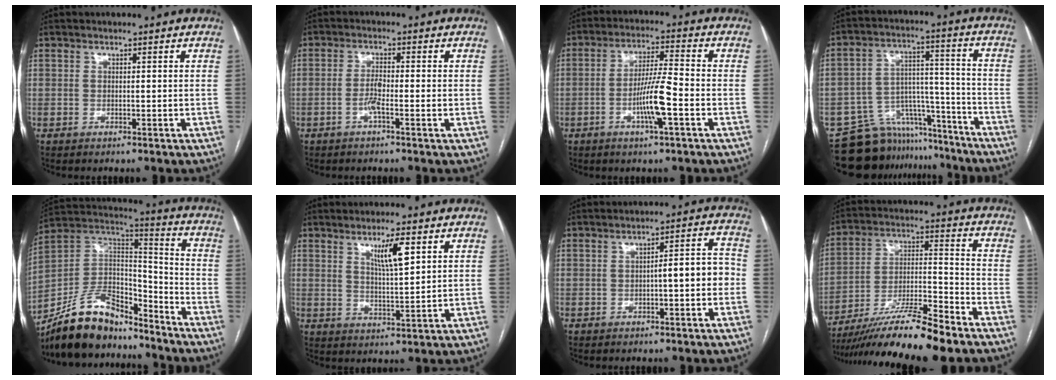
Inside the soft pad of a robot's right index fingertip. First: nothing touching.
{"total": 2.9, "force": [-0.9, 0.3, 2.7], "torque": [-0.051, 0.001, -0.021]}
{"total": 8.0, "force": [-2.6, 0.2, 7.6], "torque": [-0.143, 0.000, -0.050]}
{"total": 13.9, "force": [-12.3, 6.4, 0.9], "torque": [-0.002, 0.064, -0.185]}
{"total": 16.2, "force": [-13.9, 6.0, 5.9], "torque": [-0.104, 0.052, -0.247]}
{"total": 5.5, "force": [2.8, 0.3, 4.8], "torque": [-0.083, -0.007, 0.049]}
{"total": 5.3, "force": [-1.2, 1.0, 5.1], "torque": [-0.066, 0.026, -0.016]}
{"total": 16.1, "force": [-12.9, 0.1, 9.7], "torque": [-0.183, -0.017, -0.229]}